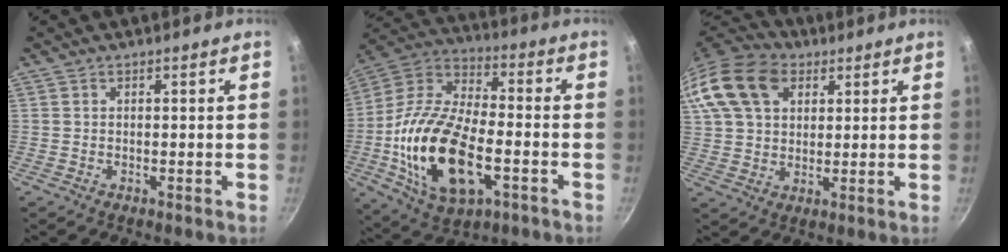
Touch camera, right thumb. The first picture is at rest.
{"total": 23.3, "force": [-5.7, 12.1, 19.1], "torque": [-0.366, 0.026, -0.108]}
{"total": 19.3, "force": [7.7, 13.6, 11.3], "torque": [-0.229, 0.017, 0.132]}